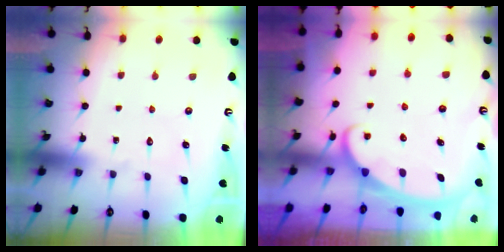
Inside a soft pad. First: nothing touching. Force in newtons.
{"total": 2.4, "press": 2.4, "slide": 0.4}